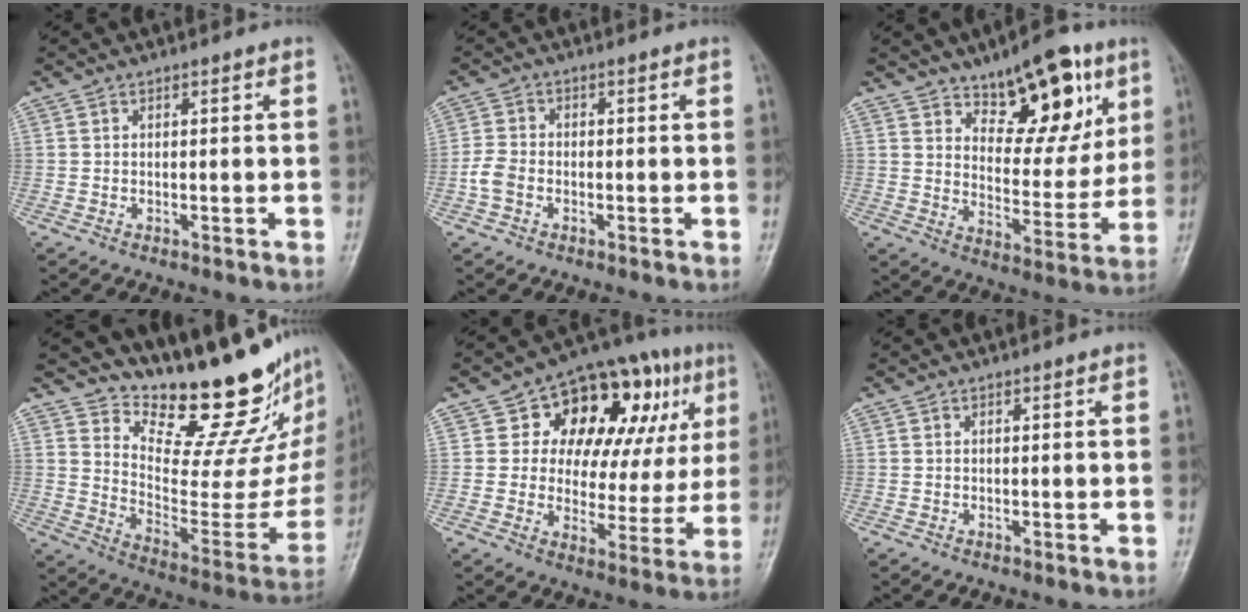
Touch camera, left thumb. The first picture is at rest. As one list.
[{"total": 3.7, "force": [-1.4, 2.6, 2.2], "torque": [-0.047, 0.006, -0.033]}, {"total": 16.6, "force": [9.5, 7.8, 11.1], "torque": [-0.101, -0.056, 0.147]}, {"total": 23.5, "force": [18.1, 7.7, 12.8], "torque": [-0.145, -0.141, 0.271]}, {"total": 20.8, "force": [7.8, 12.3, 14.8], "torque": [-0.141, 0.009, 0.109]}, {"total": 0.0}]